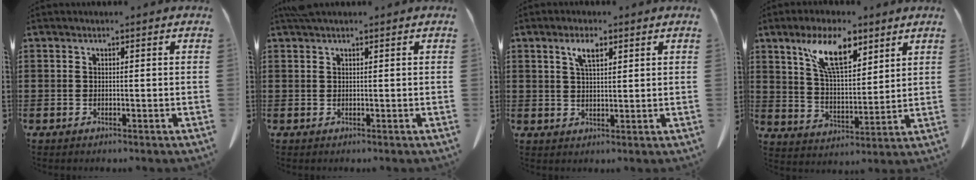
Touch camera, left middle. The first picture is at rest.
{"total": 1.0, "force": [0.8, 0.2, 0.6], "torque": [-0.014, 0.000, 0.016]}
{"total": 4.0, "force": [2.3, 1.3, 3.0], "torque": [-0.058, 0.002, 0.039]}
{"total": 10.6, "force": [6.7, 3.9, 7.1], "torque": [-0.149, -0.007, 0.121]}